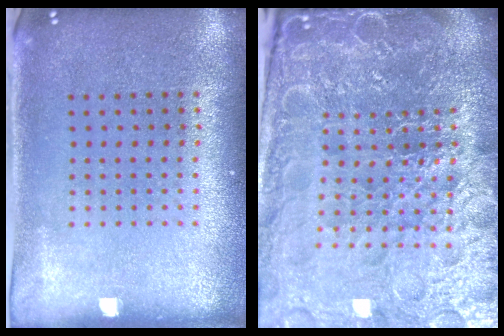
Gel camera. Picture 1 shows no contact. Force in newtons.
{"total": 6.9, "press": 6.1, "slide": 3.2}